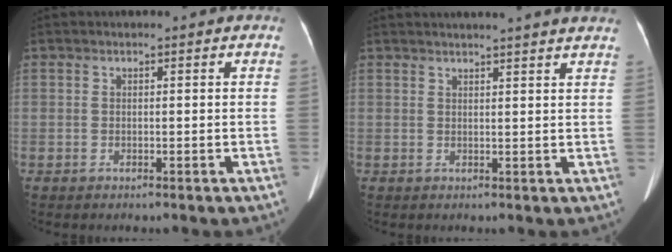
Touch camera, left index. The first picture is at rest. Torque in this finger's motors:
{"motor_torque": [0.67, -1.08, 0.02, 0.04]}